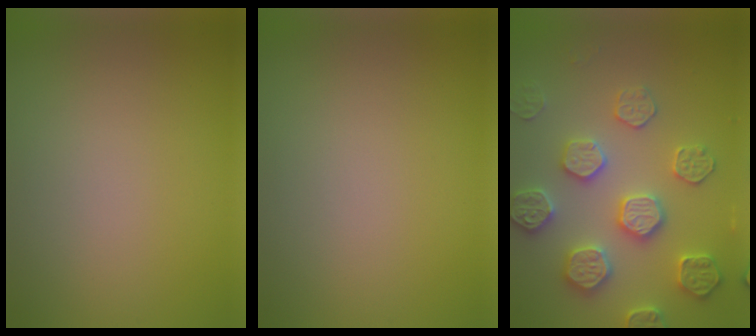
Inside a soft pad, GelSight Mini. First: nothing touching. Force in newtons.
{"total": 0.0}
{"total": 4.9, "press": 4.9, "slide": 0.5}